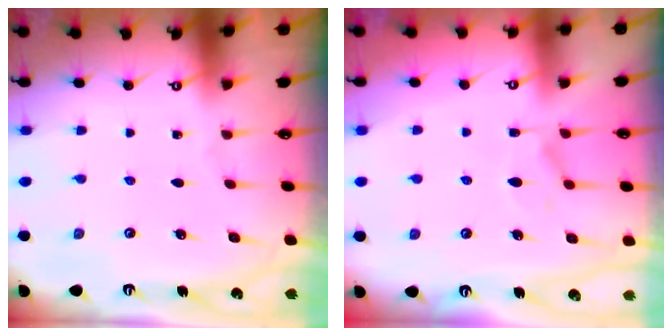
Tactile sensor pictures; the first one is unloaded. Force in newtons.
{"total": 1.4, "press": 0.3, "slide": 1.3}